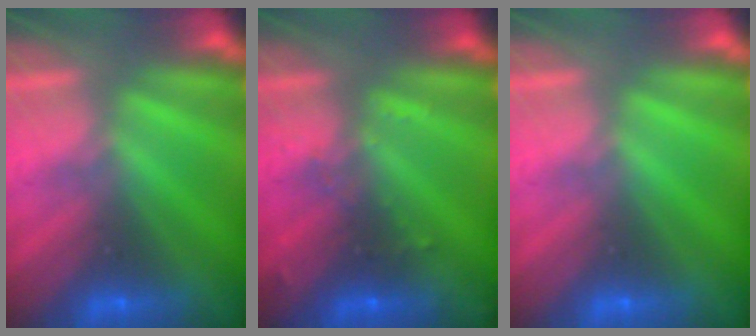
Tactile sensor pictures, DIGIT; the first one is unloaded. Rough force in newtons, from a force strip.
{"total": 2.9}
{"total": 0.0}